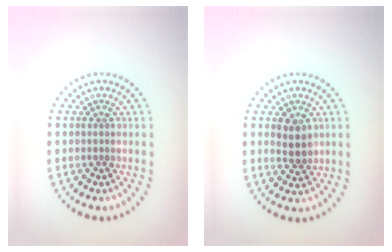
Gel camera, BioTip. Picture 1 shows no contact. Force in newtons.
{"total": 2.0, "press": 1.9, "slide": 0.7}